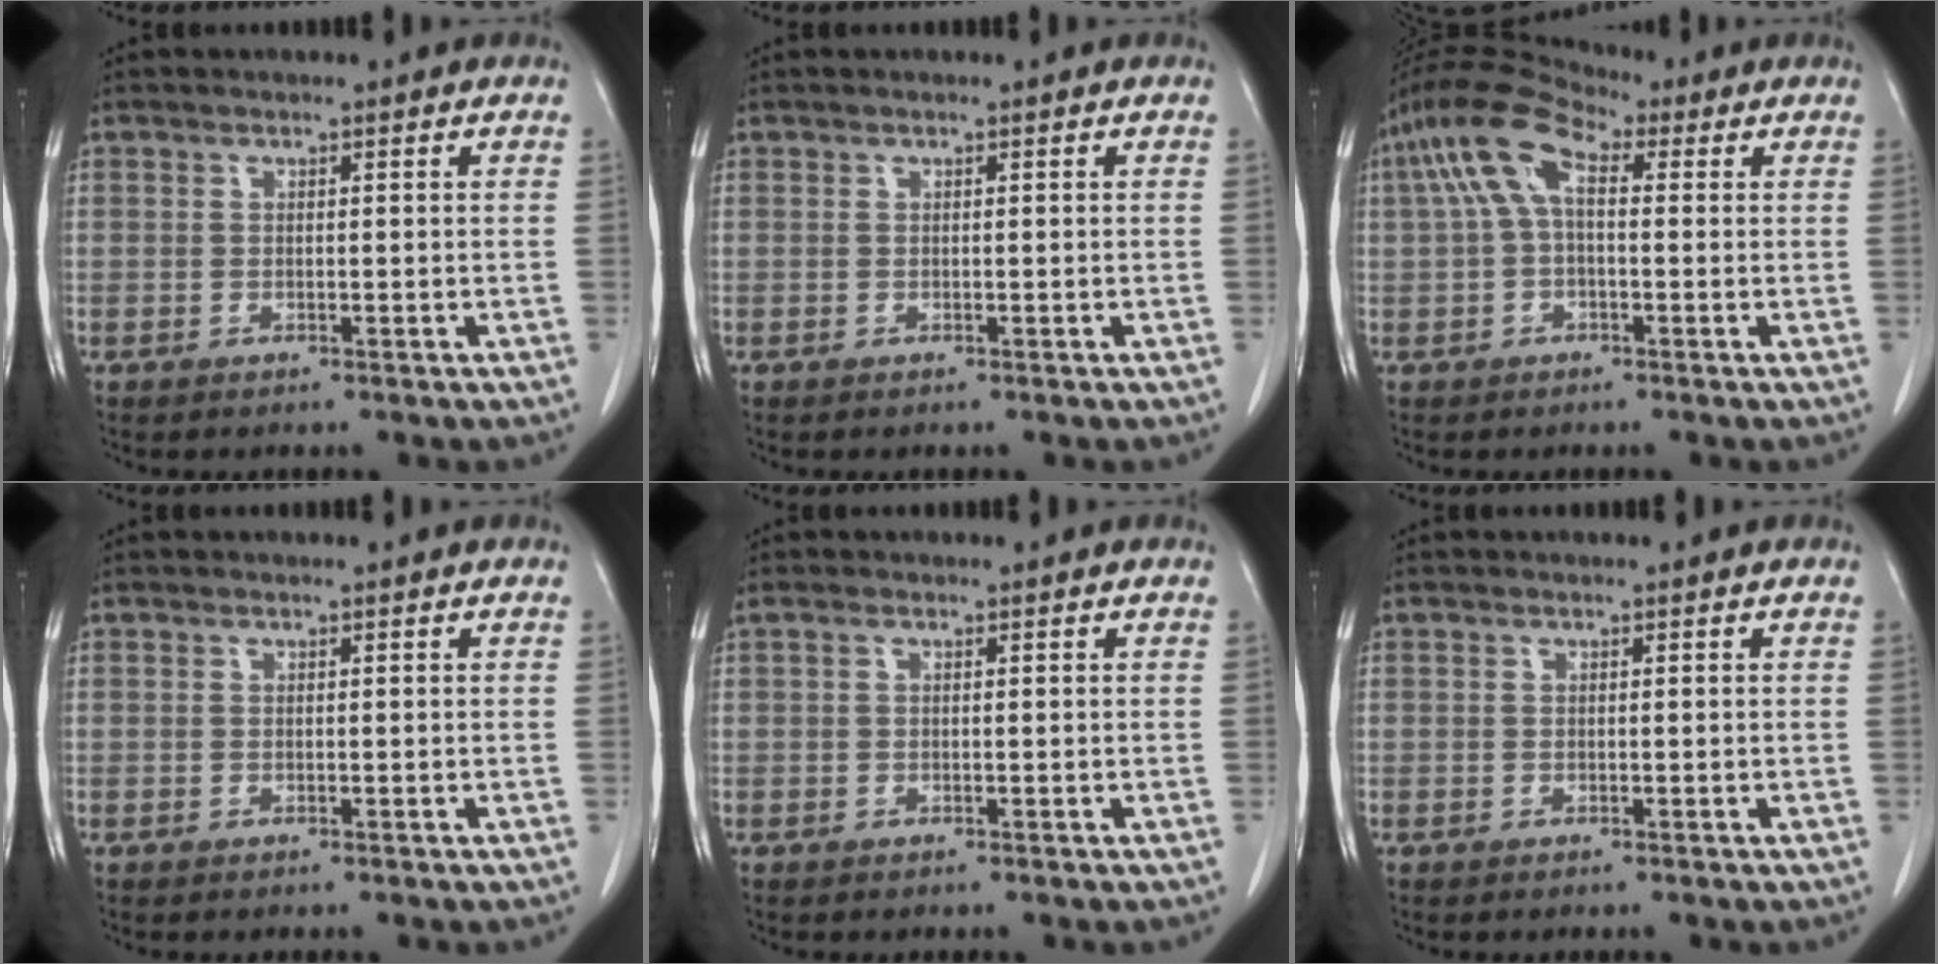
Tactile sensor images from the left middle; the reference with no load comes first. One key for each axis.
{"total": 0.0}
{"total": 8.7, "fx": 2.5, "fy": 4.0, "fz": 7.3, "tx": -0.153, "ty": 0.051, "tz": 0.038}
{"total": 0.0}
{"total": 0.5, "fx": 0.2, "fy": 0.2, "fz": 0.4, "tx": -0.009, "ty": 0.009, "tz": 0.002}
{"total": 0.0}